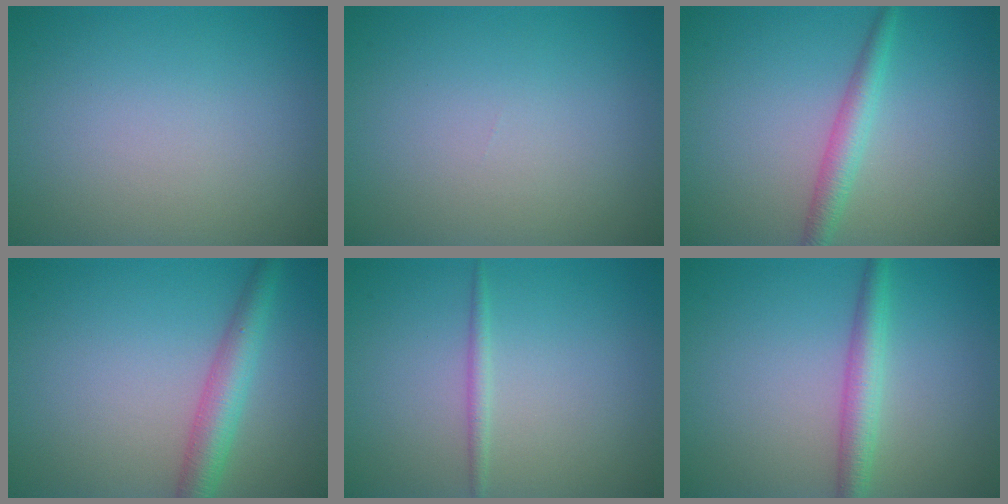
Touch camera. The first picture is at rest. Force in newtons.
{"total": 0.0}
{"total": 2.4, "press": 2.4, "slide": 0.0}
{"total": 3.8, "press": 3.8, "slide": 0.1}
{"total": 1.1, "press": 1.1, "slide": 0.0}
{"total": 2.9, "press": 2.9, "slide": 0.1}